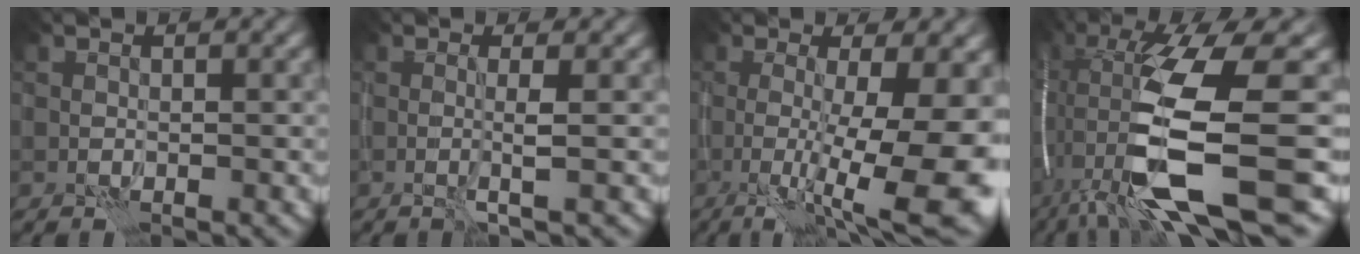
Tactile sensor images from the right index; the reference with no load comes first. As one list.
[{"total": 1.8, "force": [-0.1, 0.1, 1.8], "torque": [-0.031, -0.003, -0.008]}, {"total": 11.6, "force": [-1.7, 2.6, 11.2], "torque": [-0.162, -0.019, -0.017]}, {"total": 14.6, "force": [-2.8, 3.5, 13.9], "torque": [-0.278, -0.016, -0.037]}]